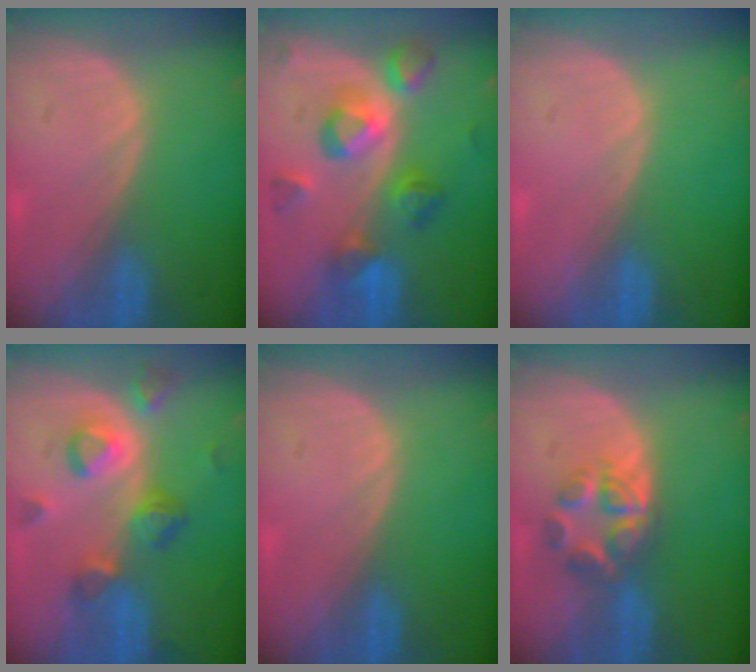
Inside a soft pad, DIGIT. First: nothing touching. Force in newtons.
{"total": 8.4, "press": 8.4, "slide": 0.3}
{"total": 0.0}
{"total": 7.4, "press": 7.3, "slide": 1.2}
{"total": 0.0}
{"total": 5.9, "press": 5.4, "slide": 2.2}